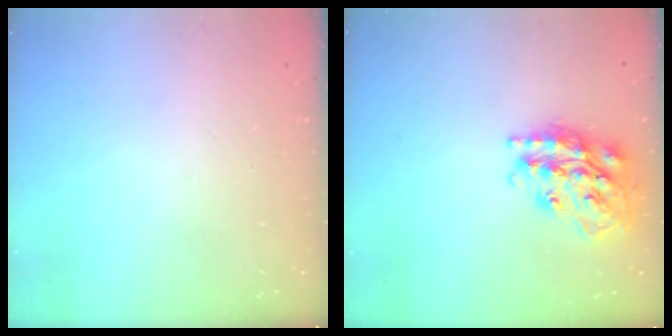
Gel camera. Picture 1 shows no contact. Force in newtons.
{"total": 21.4, "press": 21.4, "slide": 1.6}